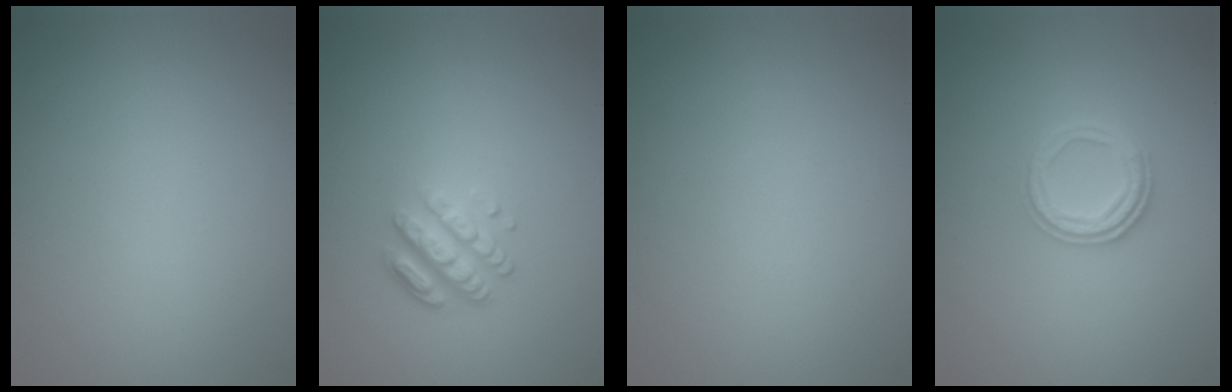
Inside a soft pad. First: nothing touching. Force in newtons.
{"total": 3.6, "press": 2.6, "slide": 2.5}
{"total": 0.0}
{"total": 2.5, "press": 2.4, "slide": 0.6}